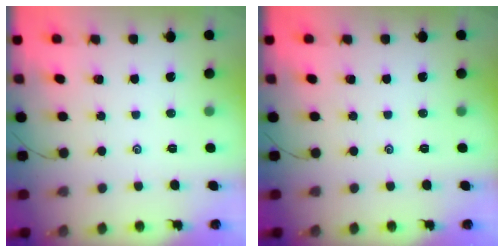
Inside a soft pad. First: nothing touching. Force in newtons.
{"total": 0.0}